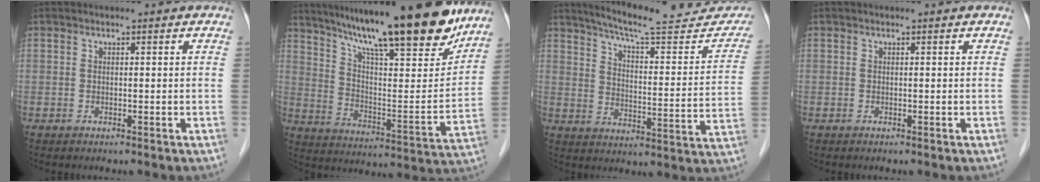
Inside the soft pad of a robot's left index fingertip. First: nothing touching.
{"total": 23.3, "force": [18.7, 3.1, 13.5], "torque": [-0.220, -0.011, 0.284]}
{"total": 20.2, "force": [18.3, 2.8, 8.0], "torque": [-0.105, -0.041, 0.235]}
{"total": 0.0}